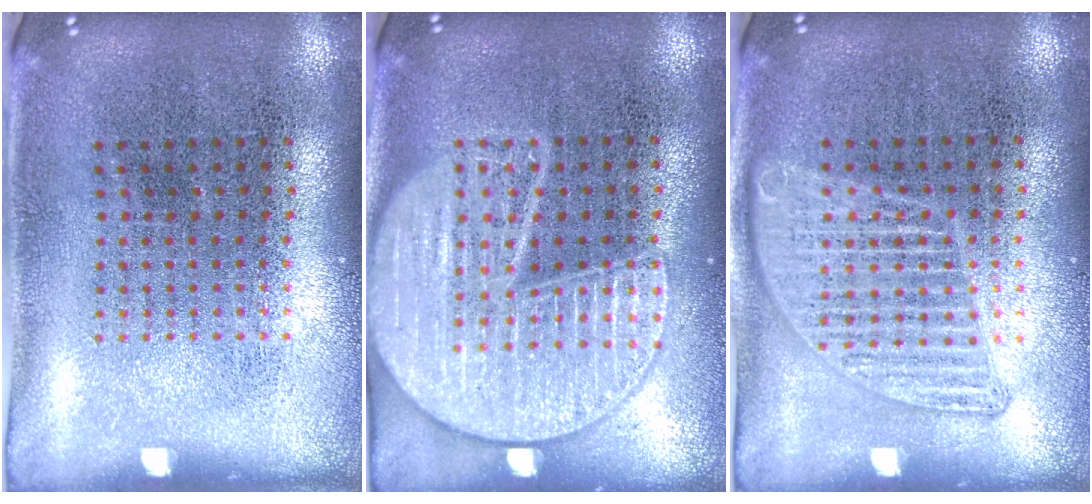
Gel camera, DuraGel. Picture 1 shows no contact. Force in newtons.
{"total": 3.4, "press": 3.4, "slide": 0.3}
{"total": 1.3, "press": 1.3, "slide": 0.1}